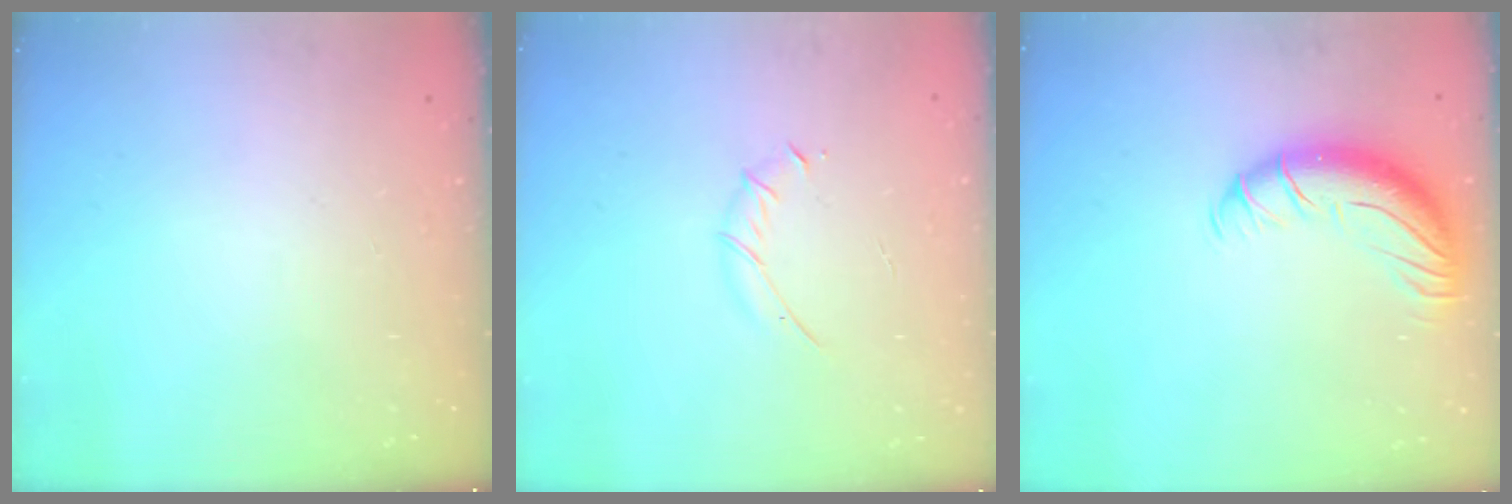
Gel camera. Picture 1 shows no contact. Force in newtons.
{"total": 4.6, "press": 4.4, "slide": 1.2}
{"total": 11.7, "press": 11.4, "slide": 2.4}